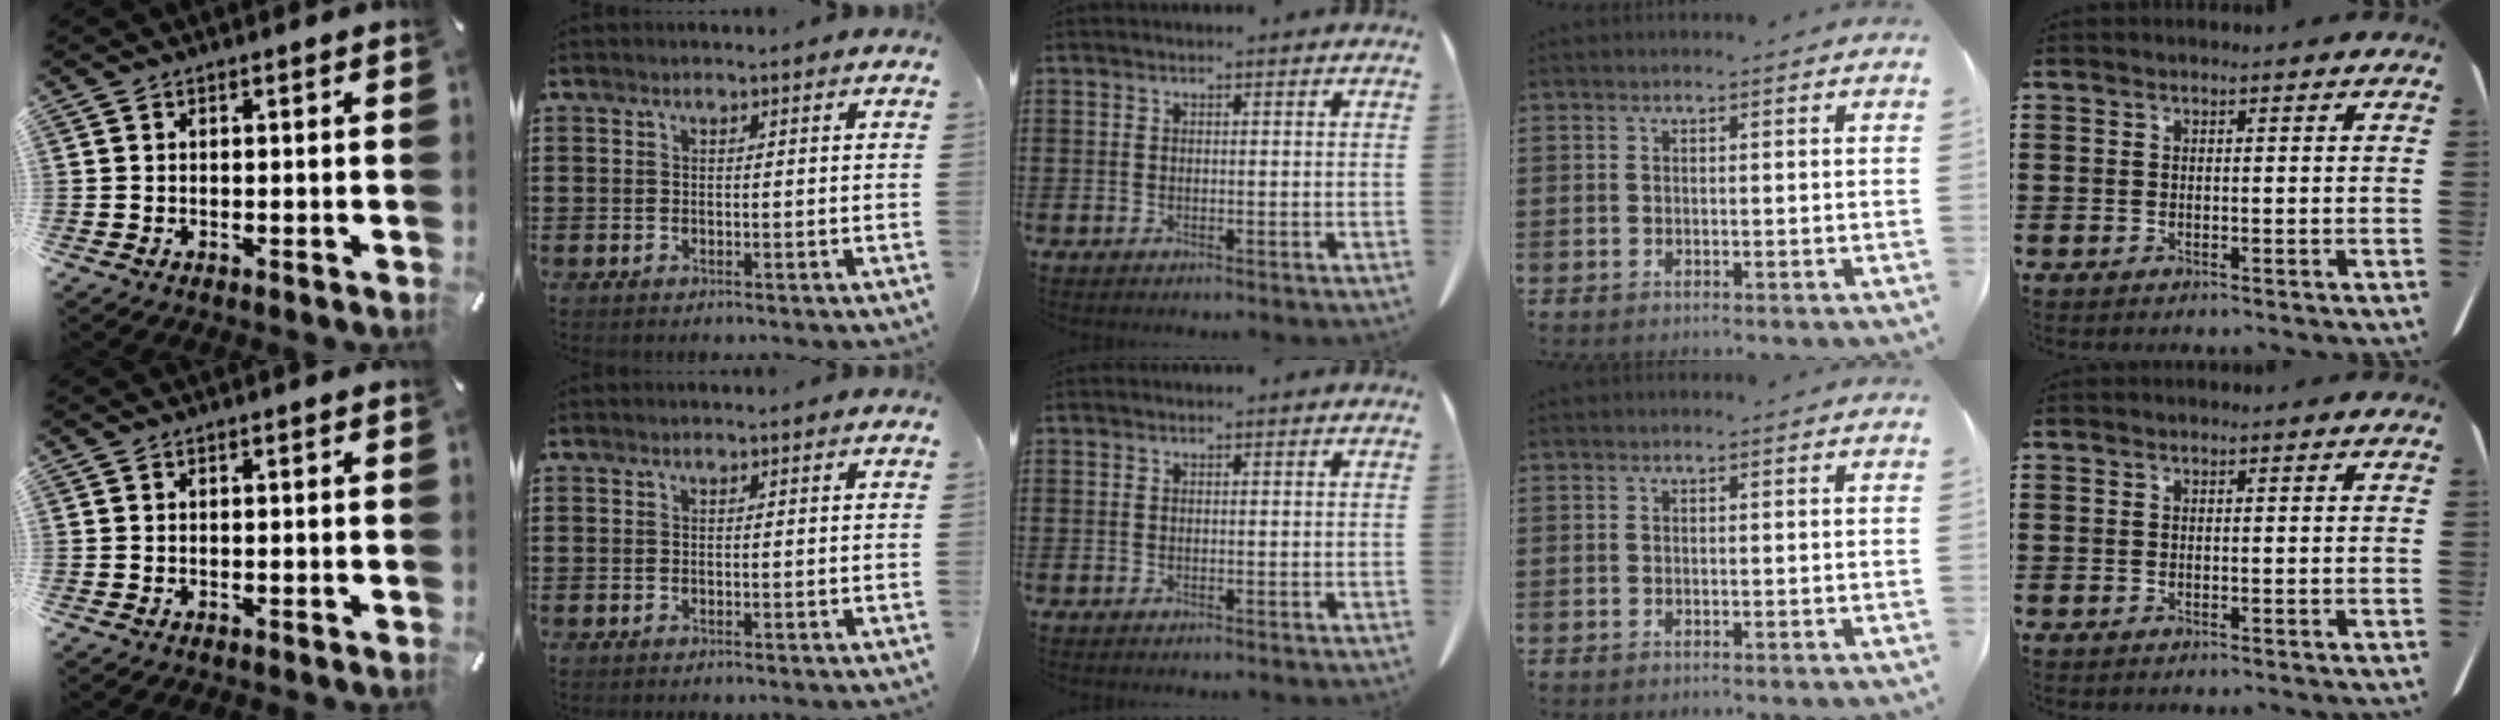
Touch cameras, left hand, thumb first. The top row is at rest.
{}